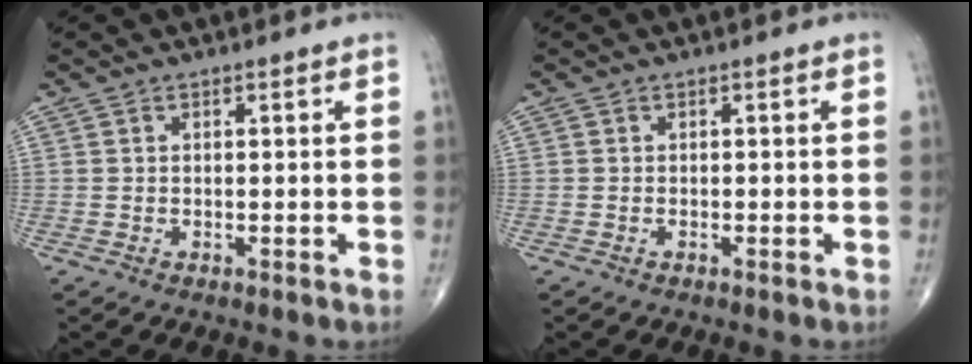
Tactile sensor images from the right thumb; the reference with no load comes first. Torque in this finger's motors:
{"motor_torque": [0.19, -0.04, -0.14, -0.12, -0.02]}